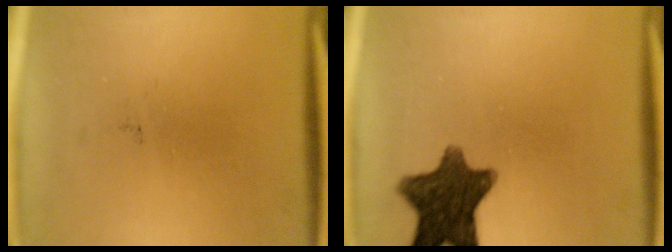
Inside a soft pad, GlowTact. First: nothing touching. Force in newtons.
{"total": 11.4}